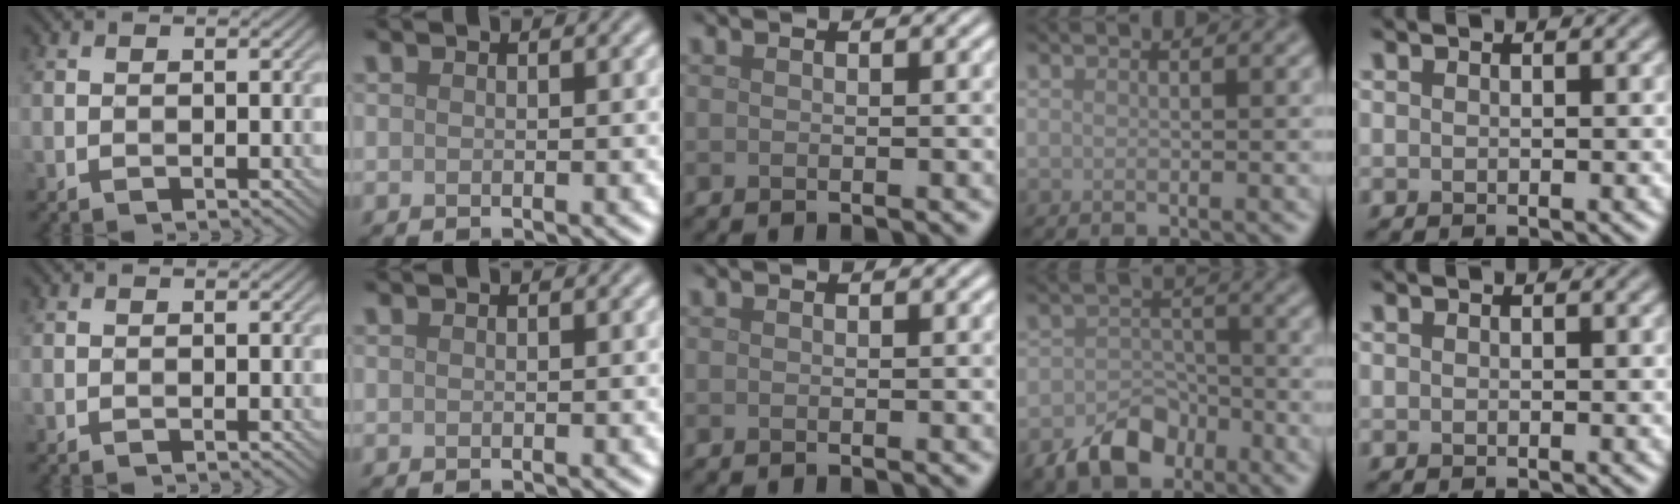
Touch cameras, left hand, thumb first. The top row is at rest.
{"ring": {"total": 4.8, "force": [-3.0, 3.0, 2.1], "torque": [-0.032, -0.004, -0.054]}}